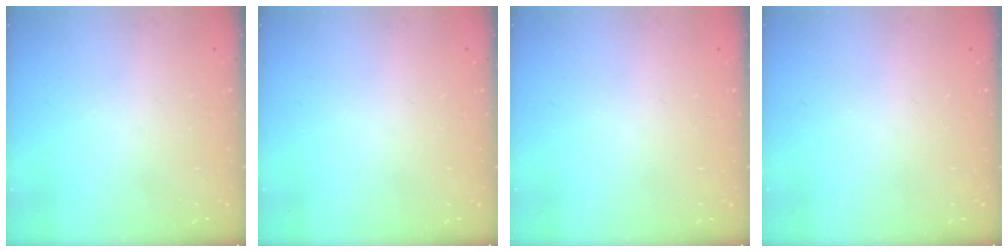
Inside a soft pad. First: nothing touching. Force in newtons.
{"total": 0.0}
{"total": 0.0}
{"total": 0.0}